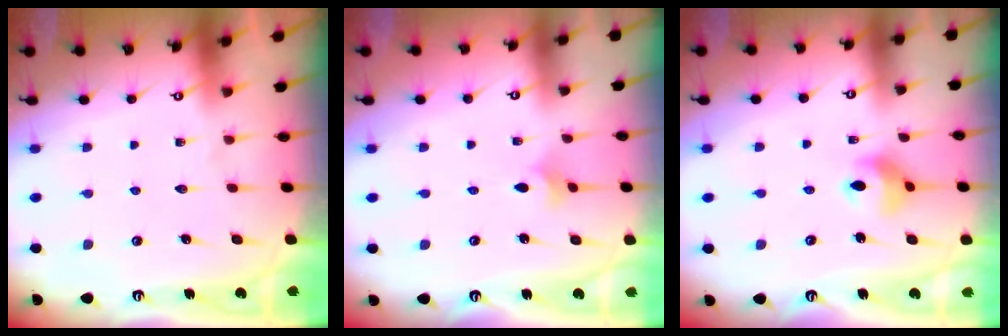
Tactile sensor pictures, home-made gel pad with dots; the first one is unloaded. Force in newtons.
{"total": 2.5, "press": 2.5, "slide": 0.6}
{"total": 8.6, "press": 8.3, "slide": 2.4}